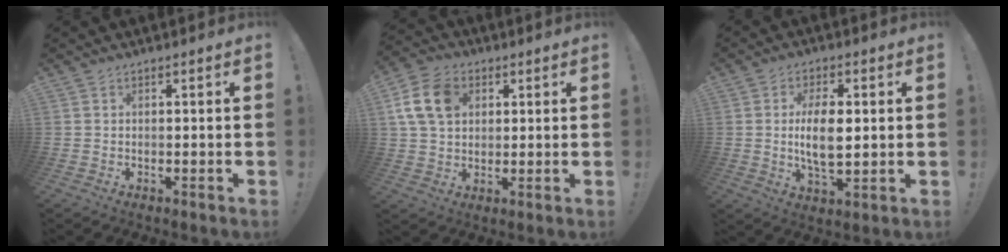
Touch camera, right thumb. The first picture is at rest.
{"total": 12.5, "force": [4.1, 9.3, 7.3], "torque": [-0.133, -0.001, 0.082]}
{"total": 10.2, "force": [0.9, 4.7, 9.0], "torque": [-0.168, -0.008, 0.008]}